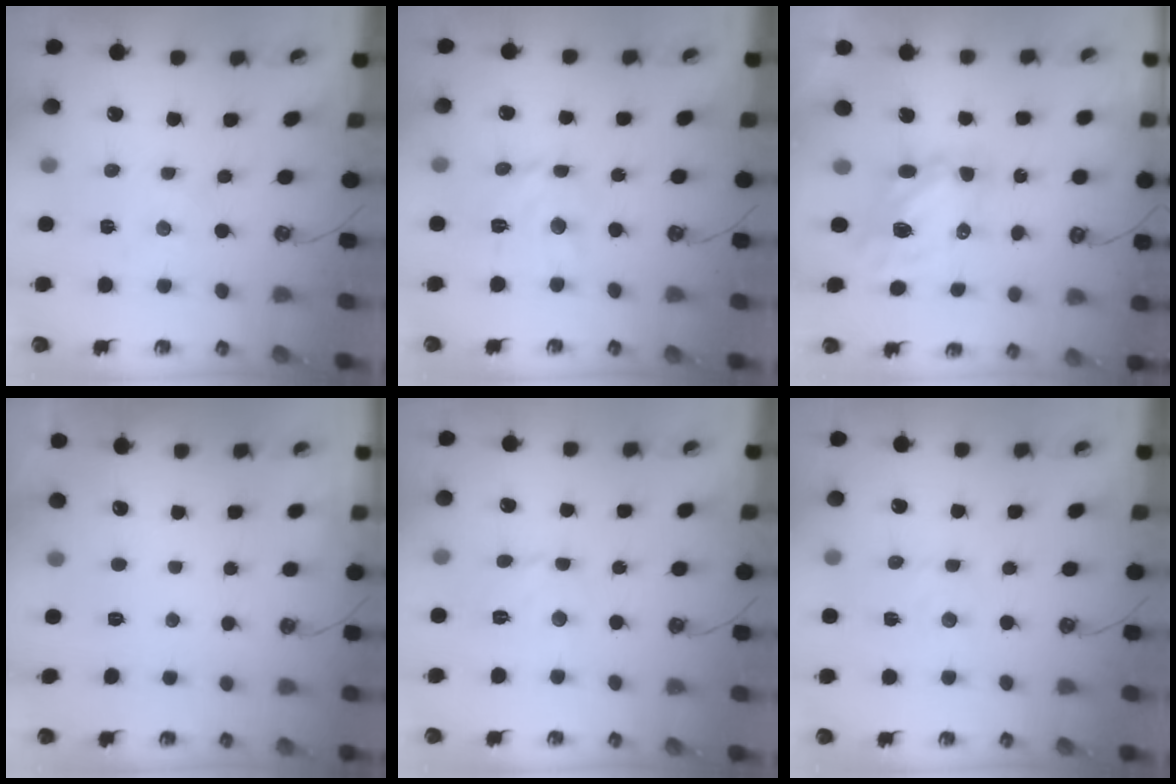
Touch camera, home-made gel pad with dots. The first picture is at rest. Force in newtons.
{"total": 11.1, "press": 11.1, "slide": 0.6}
{"total": 6.7, "press": 6.7, "slide": 0.5}
{"total": 0.0}
{"total": 6.3, "press": 6.3, "slide": 0.5}
{"total": 2.7, "press": 2.6, "slide": 0.4}